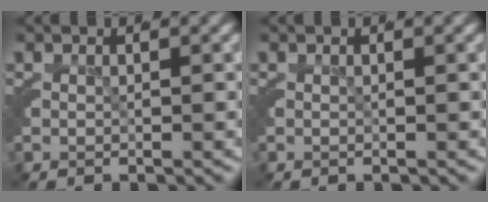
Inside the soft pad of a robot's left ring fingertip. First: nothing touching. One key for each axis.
{"total": 0.0}